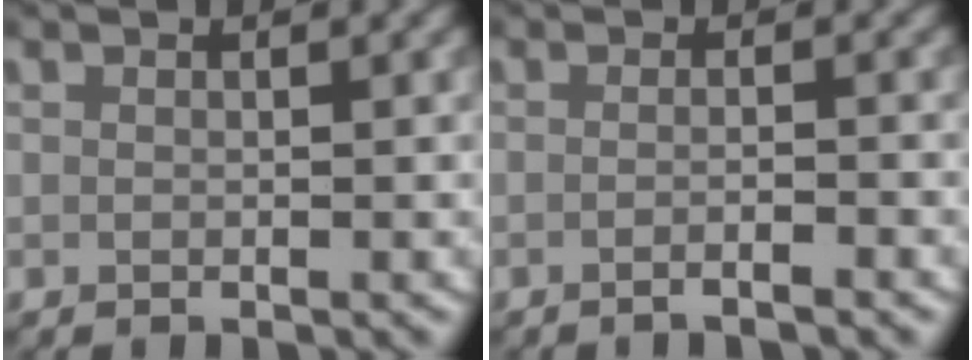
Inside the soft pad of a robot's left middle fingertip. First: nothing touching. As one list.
[{"total": 1.6, "force": [-1.2, -0.5, 1.0], "torque": [-0.021, -0.001, -0.022]}]